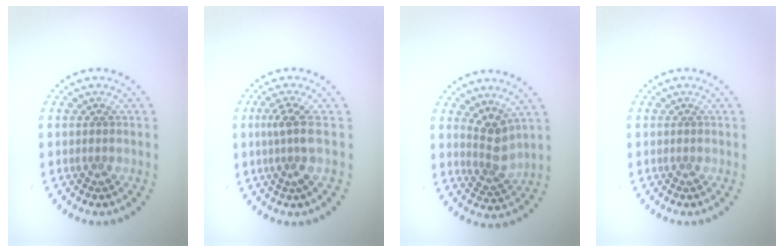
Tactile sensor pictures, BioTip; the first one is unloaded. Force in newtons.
{"total": 2.5, "press": 1.8, "slide": 1.7}
{"total": 2.6, "press": 2.0, "slide": 1.7}
{"total": 0.0}